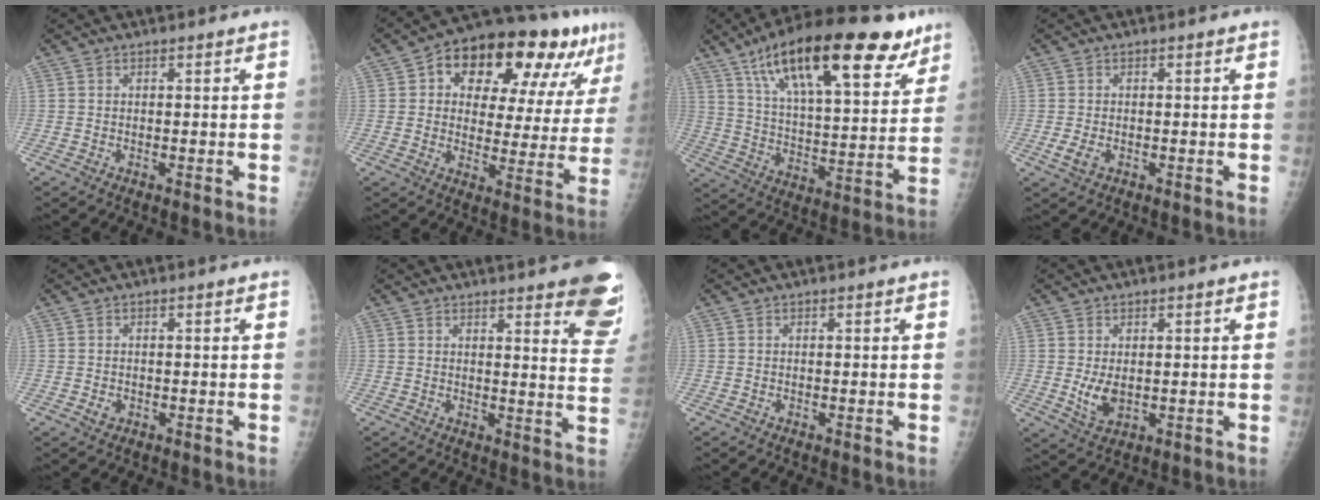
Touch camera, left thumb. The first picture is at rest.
{"total": 21.9, "force": [10.4, 10.8, 16.0], "torque": [-0.187, 0.012, 0.152]}
{"total": 26.6, "force": [15.9, 9.4, 19.2], "torque": [-0.281, -0.032, 0.256]}
{"total": 2.5, "force": [-0.7, 1.6, 1.8], "torque": [-0.038, -0.003, -0.011]}
{"total": 1.3, "force": [-0.4, 1.1, 0.6], "torque": [-0.007, 0.001, -0.004]}
{"total": 14.6, "force": [10.2, 3.4, 9.9], "torque": [-0.085, -0.059, 0.103]}
{"total": 0.0}
{"total": 4.4, "force": [0.2, 2.8, 3.4], "torque": [-0.056, -0.012, 0.013]}